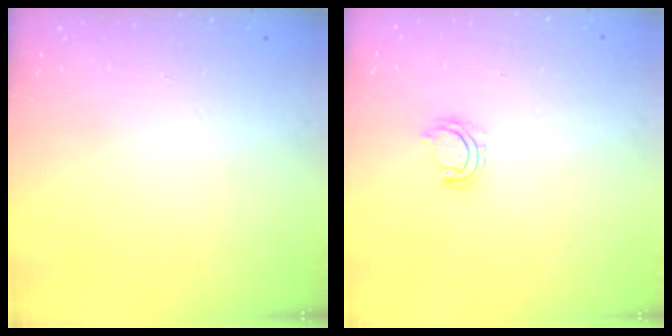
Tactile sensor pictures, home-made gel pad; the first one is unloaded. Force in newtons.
{"total": 6.0, "press": 5.8, "slide": 1.6}